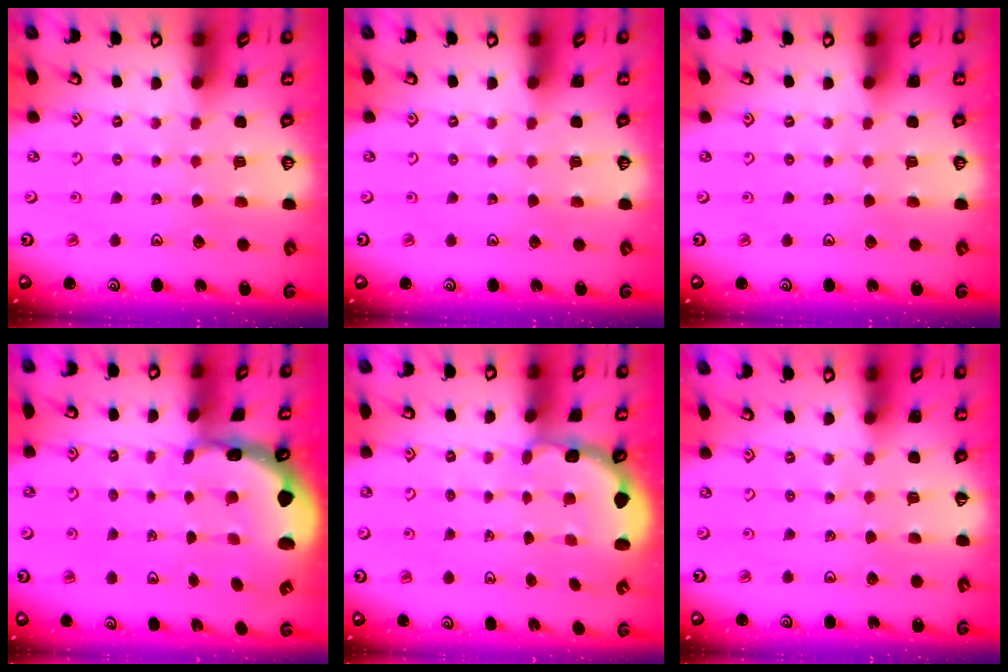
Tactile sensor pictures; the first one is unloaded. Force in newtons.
{"total": 0.0}
{"total": 0.0}
{"total": 2.2, "press": 2.0, "slide": 1.0}
{"total": 2.9, "press": 2.5, "slide": 1.4}
{"total": 2.7, "press": 2.7, "slide": 0.2}